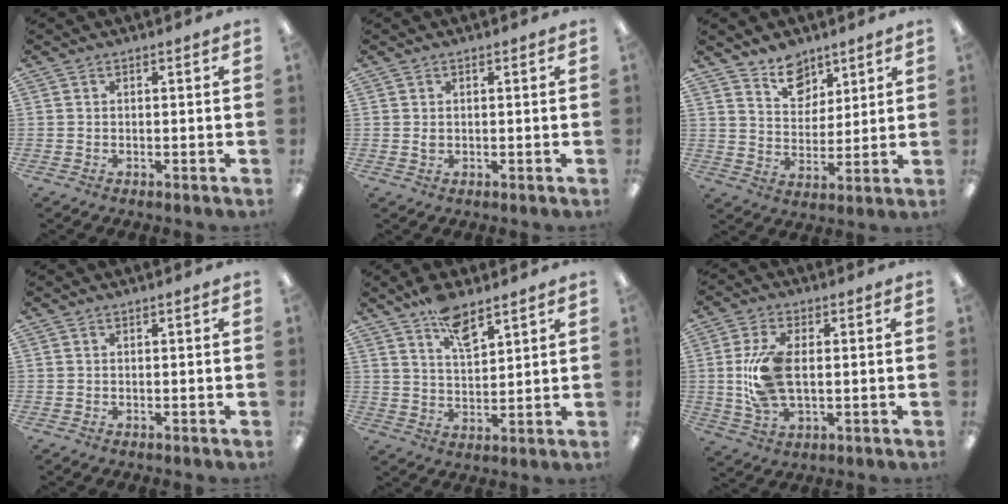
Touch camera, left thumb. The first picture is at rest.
{"total": 1.1, "force": [0.3, 0.7, 0.8], "torque": [-0.018, 0.004, 0.005]}
{"total": 9.5, "force": [6.8, 6.1, 2.4], "torque": [-0.028, -0.042, 0.127]}
{"total": 0.0}
{"total": 8.7, "force": [6.3, 3.6, 4.8], "torque": [-0.078, -0.033, 0.112]}
{"total": 10.0, "force": [0.7, 5.7, 8.2], "torque": [-0.168, 0.005, 0.010]}